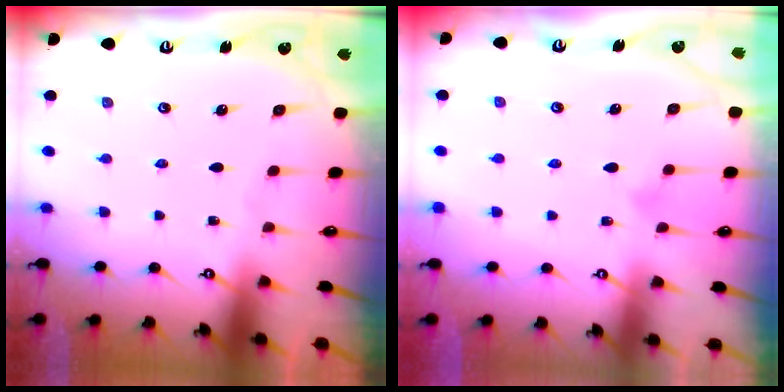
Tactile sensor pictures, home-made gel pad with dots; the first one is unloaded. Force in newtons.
{"total": 6.1, "press": 6.1, "slide": 0.3}